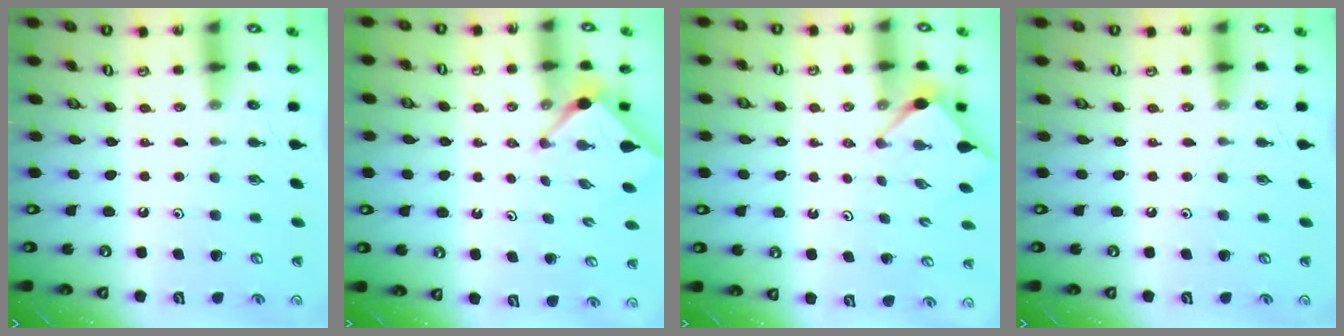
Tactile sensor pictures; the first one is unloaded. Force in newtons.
{"total": 3.0, "press": 2.9, "slide": 0.3}
{"total": 2.8, "press": 2.8, "slide": 0.3}
{"total": 0.0}